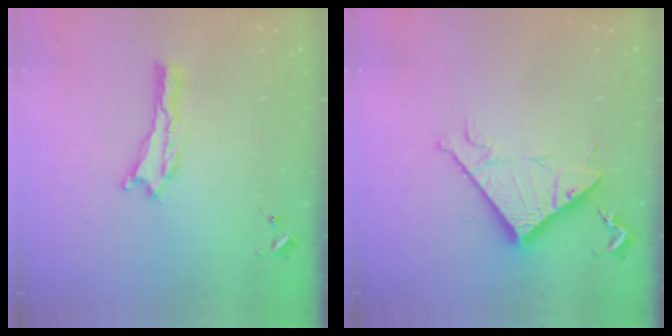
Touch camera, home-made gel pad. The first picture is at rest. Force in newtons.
{"total": 8.3, "press": 8.3, "slide": 0.6}